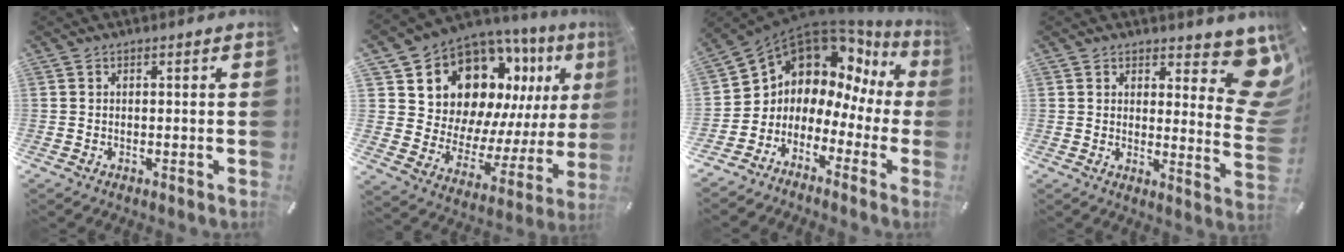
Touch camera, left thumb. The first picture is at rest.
{"total": 14.4, "force": [9.1, 9.8, 5.3], "torque": [-0.086, -0.096, 0.169]}
{"total": 7.1, "force": [4.2, 5.6, 1.5], "torque": [-0.058, -0.062, 0.071]}
{"total": 12.7, "force": [6.8, 5.9, 8.9], "torque": [-0.089, -0.052, 0.119]}